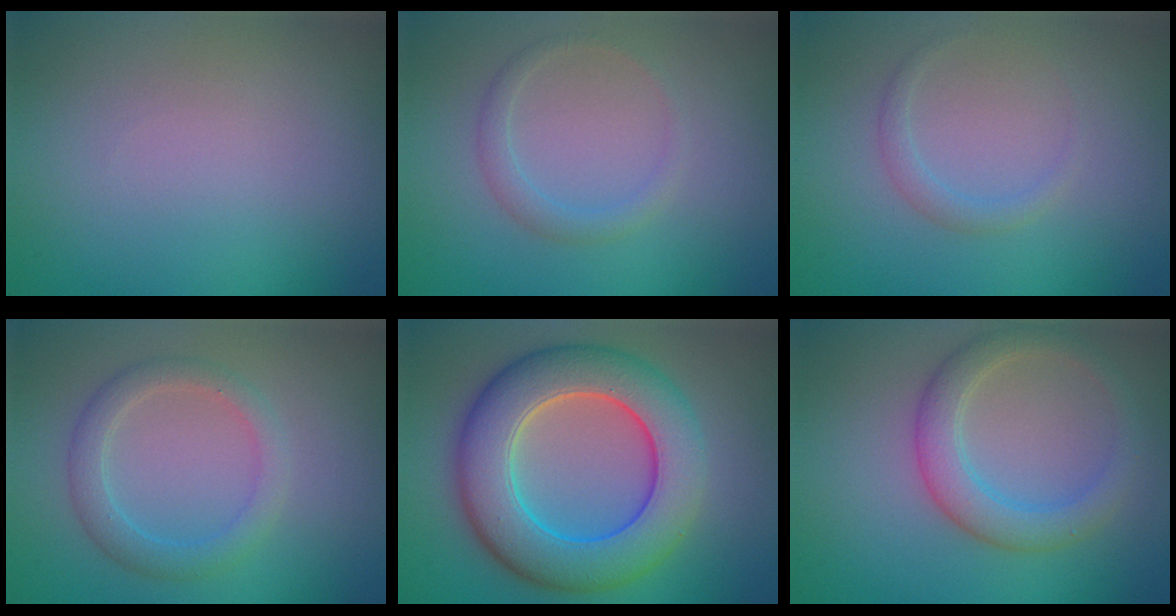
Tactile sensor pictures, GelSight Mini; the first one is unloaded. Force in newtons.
{"total": 1.5, "press": 1.5, "slide": 0.1}
{"total": 1.1, "press": 1.1, "slide": 0.1}
{"total": 2.7, "press": 2.7, "slide": 0.0}
{"total": 9.9, "press": 9.9, "slide": 0.3}
{"total": 3.6, "press": 3.6, "slide": 0.3}